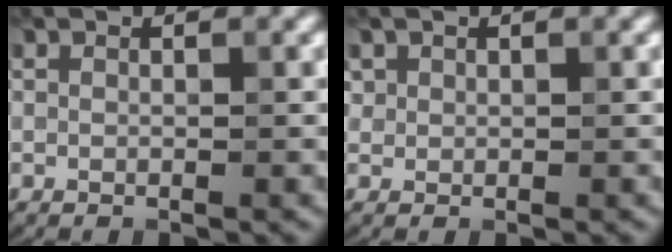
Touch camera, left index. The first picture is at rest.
{"total": 1.2, "force": [0.1, 0.1, -1.2], "torque": [0.025, -0.005, 0.003]}